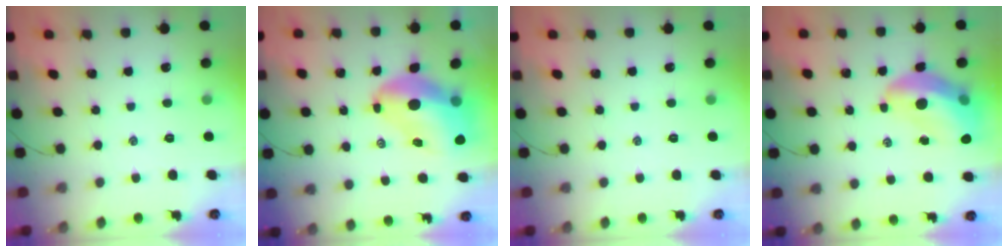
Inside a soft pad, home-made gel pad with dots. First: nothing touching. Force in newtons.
{"total": 12.5, "press": 11.9, "slide": 3.7}
{"total": 0.0}
{"total": 14.2, "press": 13.7, "slide": 3.6}